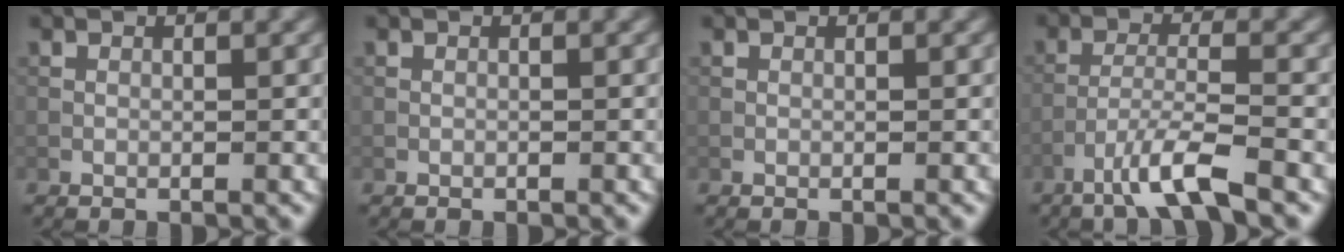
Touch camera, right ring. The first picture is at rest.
{"total": 0.0}
{"total": 0.0}
{"total": 4.4, "force": [-3.1, 0.2, 3.1], "torque": [-0.061, 0.006, -0.069]}